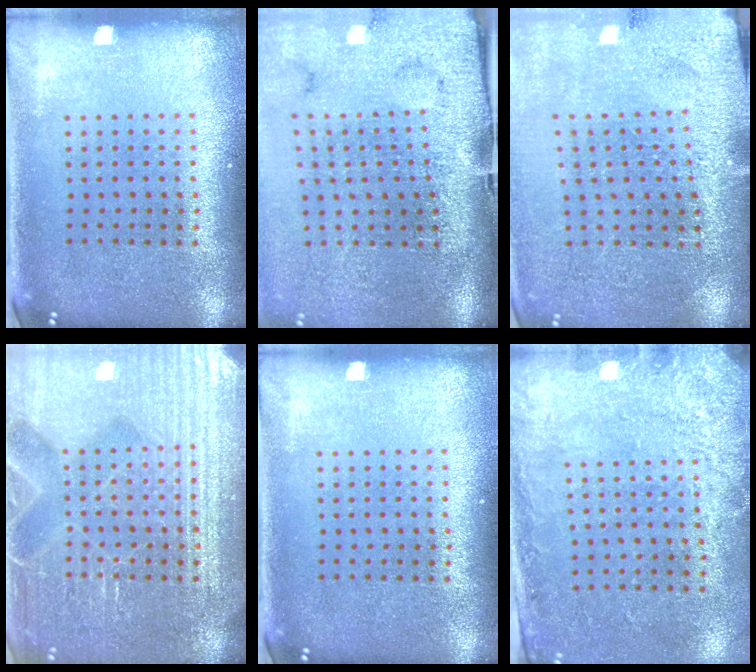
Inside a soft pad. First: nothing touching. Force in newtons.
{"total": 4.6, "press": 3.6, "slide": 2.9}
{"total": 2.8, "press": 2.8, "slide": 0.2}
{"total": 4.3, "press": 4.3, "slide": 0.6}
{"total": 0.0}
{"total": 2.8, "press": 2.0, "slide": 1.9}